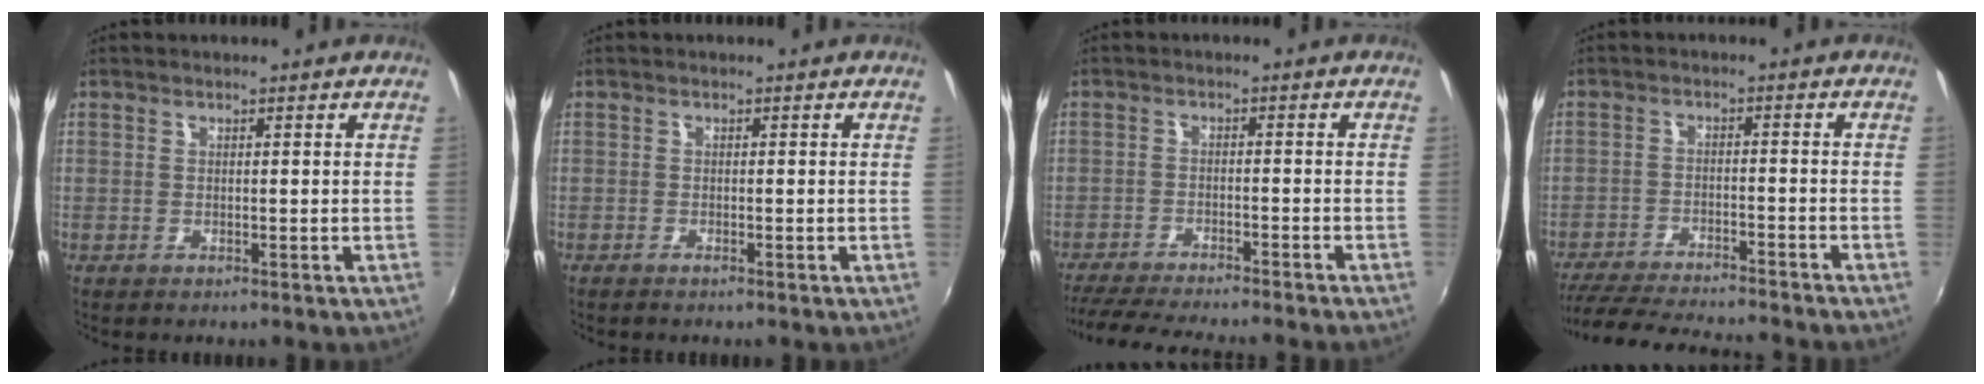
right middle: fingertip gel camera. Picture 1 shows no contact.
{"total": 0.7, "force": [-0.6, 0.0, 0.3], "torque": [-0.005, -0.003, -0.014]}
{"total": 11.7, "force": [-10.5, -0.3, 5.1], "torque": [-0.119, -0.016, -0.162]}
{"total": 15.9, "force": [-14.2, 1.0, 7.1], "torque": [-0.146, -0.017, -0.215]}